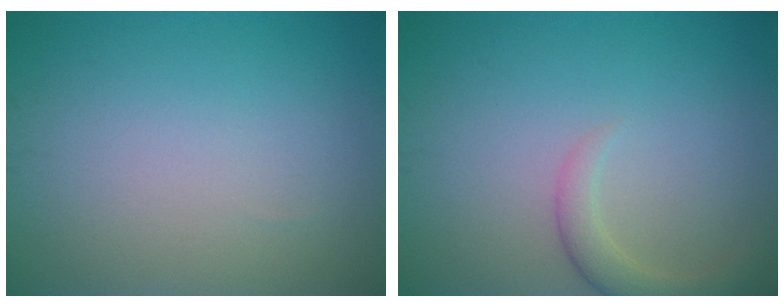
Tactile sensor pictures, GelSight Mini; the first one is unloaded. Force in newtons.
{"total": 2.3, "press": 2.3, "slide": 0.3}